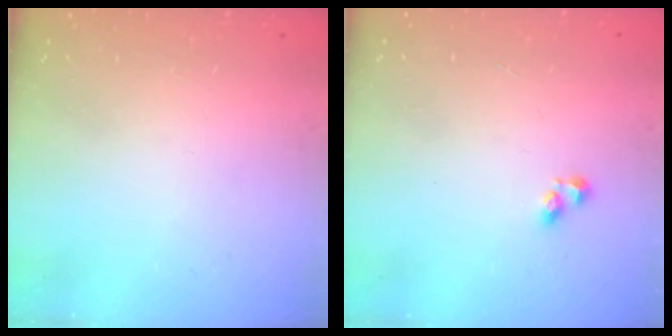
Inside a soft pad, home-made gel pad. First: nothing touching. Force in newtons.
{"total": 2.4, "press": 2.3, "slide": 0.6}